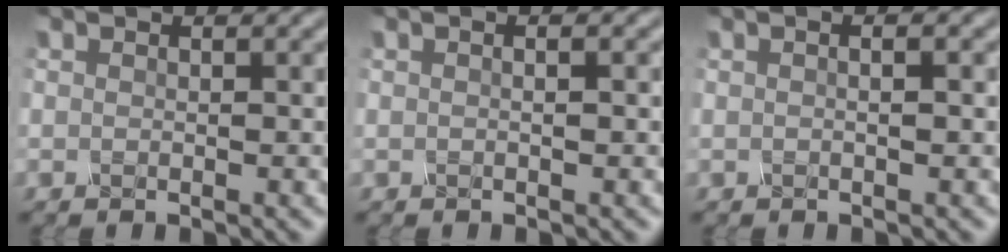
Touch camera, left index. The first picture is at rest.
{"total": 1.1, "force": [0.3, 0.3, 1.1], "torque": [-0.014, -0.006, 0.000]}
{"total": 1.8, "force": [0.5, 0.7, 1.6], "torque": [-0.014, -0.004, -0.006]}